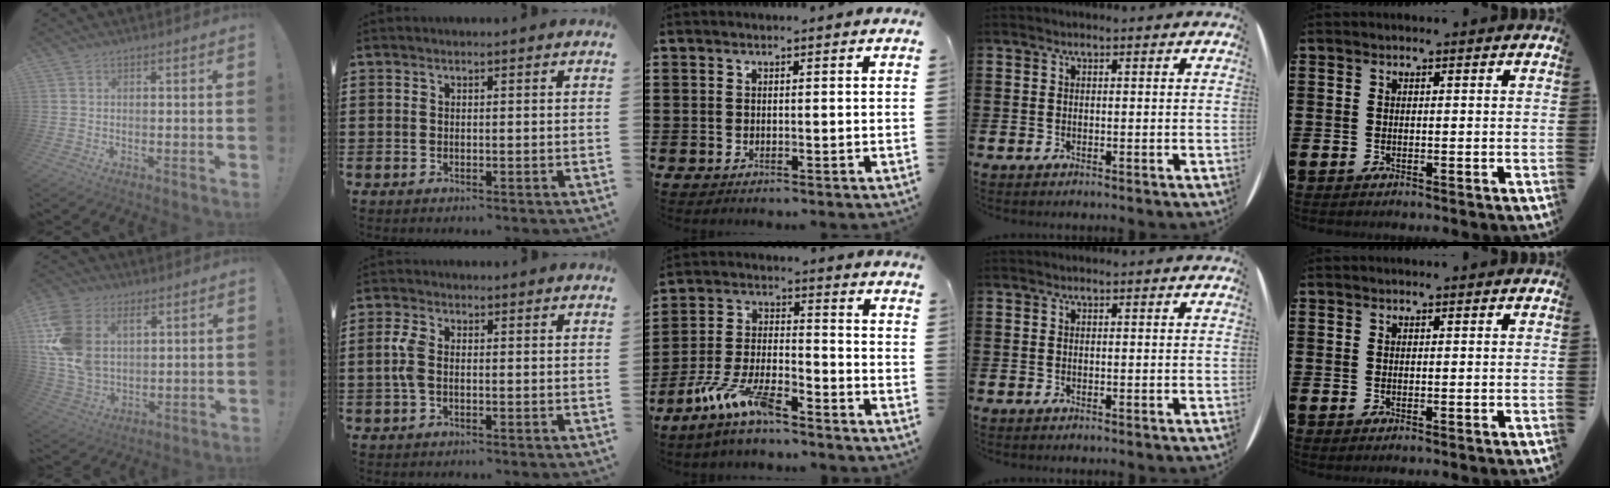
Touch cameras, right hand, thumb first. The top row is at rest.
{"thumb": {"total": 16.1, "force": [6.0, 11.0, 10.0], "torque": [-0.204, -0.028, 0.112]}, "index": {"total": 3.5, "force": [-0.3, 1.8, 3.0], "torque": [-0.088, -0.007, -0.015]}, "middle": {"total": 9.1, "force": [-7.0, 1.7, 5.6], "torque": [-0.127, -0.001, -0.138]}}